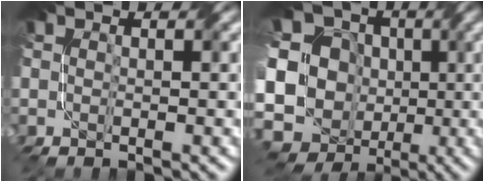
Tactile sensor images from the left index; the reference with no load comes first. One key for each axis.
{"total": 19.9, "fx": -3.2, "fy": 18.0, "fz": 7.9, "tx": -0.184, "ty": 0.019, "tz": -0.090}